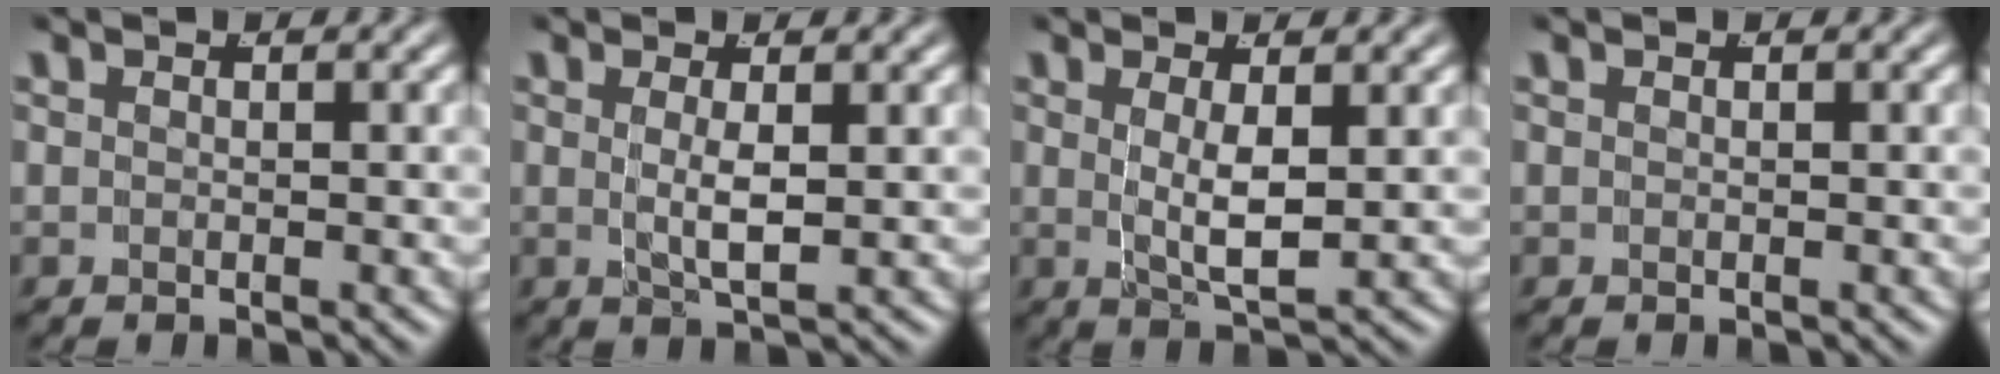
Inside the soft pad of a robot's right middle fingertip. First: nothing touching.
{"total": 2.4, "force": [0.1, 0.0, 2.4], "torque": [-0.048, -0.014, 0.011]}
{"total": 3.4, "force": [0.1, 0.4, 3.4], "torque": [-0.063, -0.017, 0.014]}
{"total": 0.0}